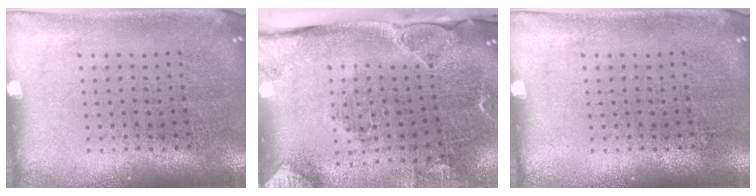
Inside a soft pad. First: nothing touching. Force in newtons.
{"total": 3.0, "press": 2.3, "slide": 2.0}
{"total": 0.0}